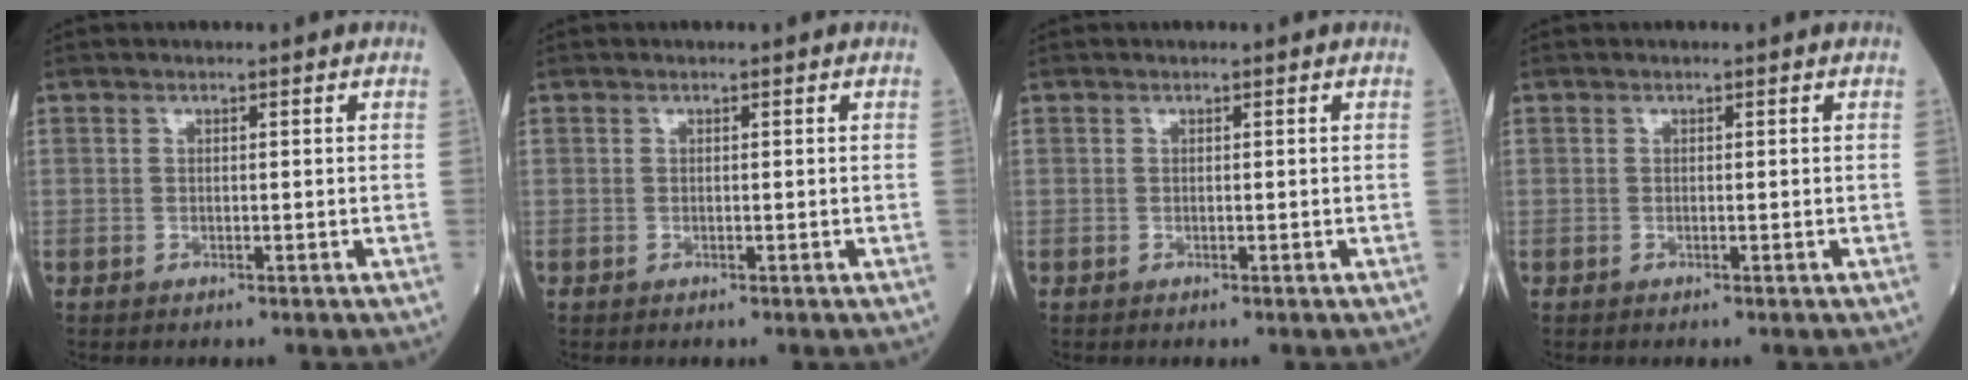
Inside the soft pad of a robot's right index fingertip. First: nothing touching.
{"total": 0.0}
{"total": 0.0}
{"total": 0.0}